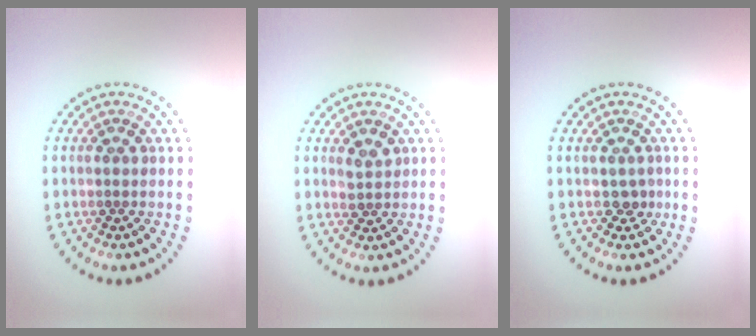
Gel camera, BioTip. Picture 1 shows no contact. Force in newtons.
{"total": 1.3, "press": 1.2, "slide": 0.4}
{"total": 1.1, "press": 1.0, "slide": 0.4}